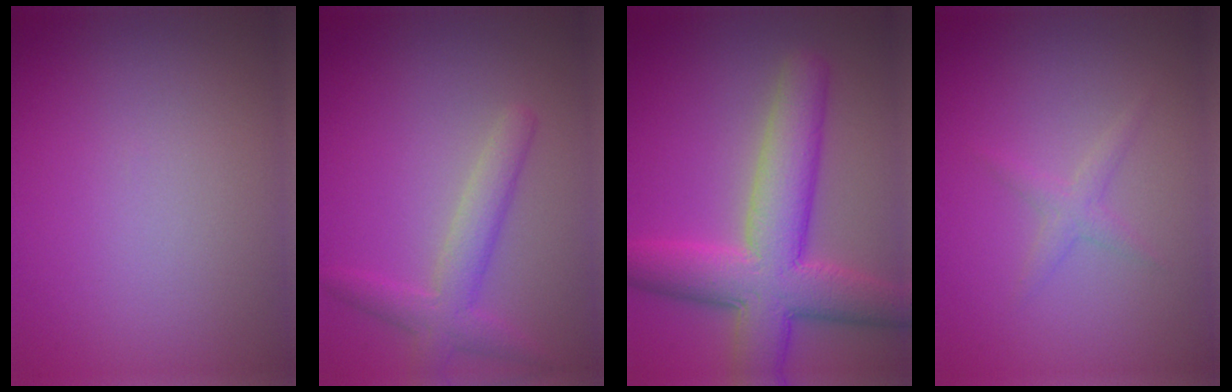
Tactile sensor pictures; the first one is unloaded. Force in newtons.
{"total": 3.2, "press": 3.2, "slide": 0.2}
{"total": 8.9, "press": 8.8, "slide": 0.3}
{"total": 1.8, "press": 1.8, "slide": 0.1}